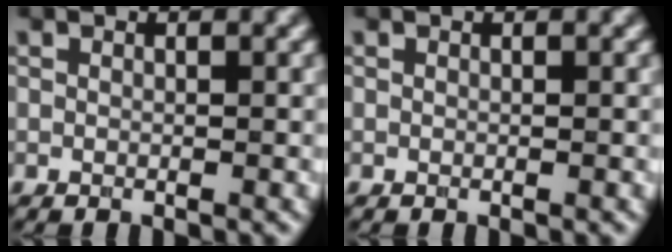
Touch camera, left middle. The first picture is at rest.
{"total": 0.0}